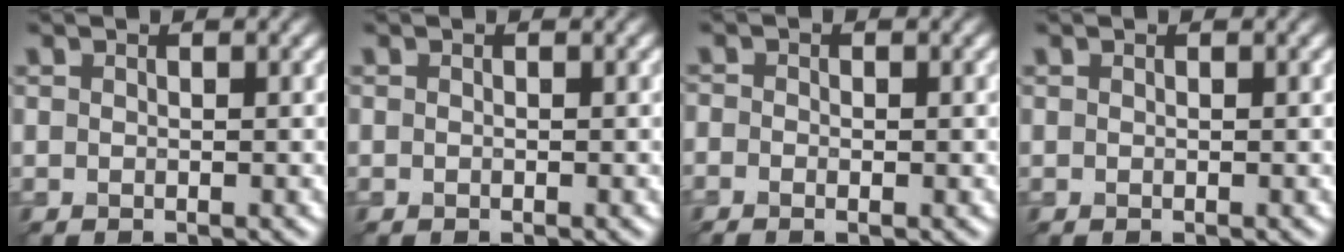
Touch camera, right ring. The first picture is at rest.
{"total": 0.0}
{"total": 1.4, "force": [-0.5, 0.8, 0.9], "torque": [-0.010, -0.002, -0.006]}
{"total": 0.0}